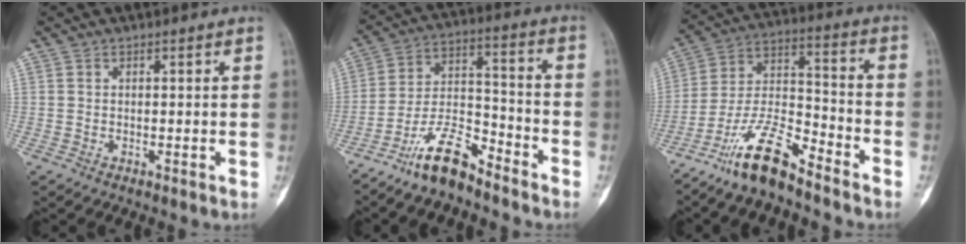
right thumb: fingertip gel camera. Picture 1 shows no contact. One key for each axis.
{"total": 11.1, "fx": -8.9, "fy": 3.4, "fz": 5.8, "tx": -0.105, "ty": 0.077, "tz": -0.173}
{"total": 13.2, "fx": -10.1, "fy": 3.3, "fz": 7.8, "tx": -0.149, "ty": 0.076, "tz": -0.196}